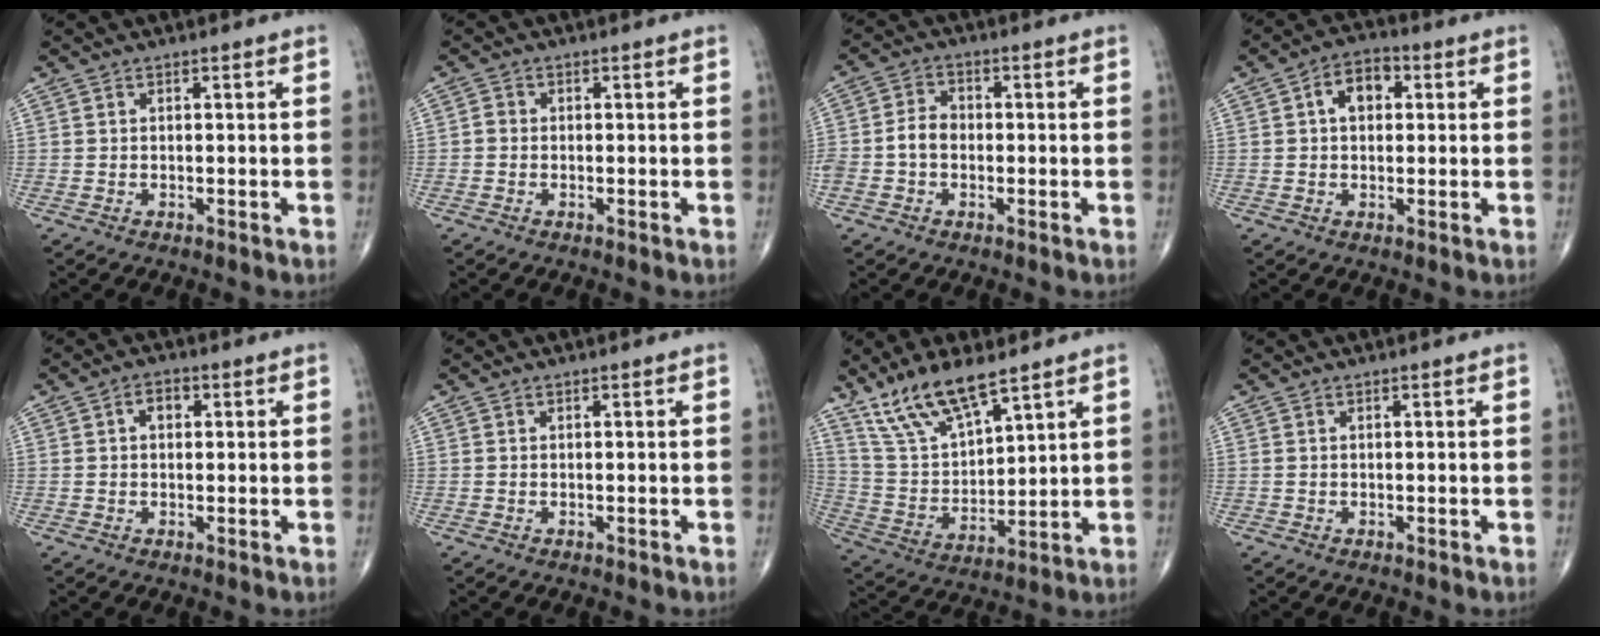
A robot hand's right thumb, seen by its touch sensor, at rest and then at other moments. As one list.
[{"total": 1.2, "force": [-0.3, 1.0, 0.6], "torque": [-0.004, 0.003, -0.008]}, {"total": 4.9, "force": [-1.0, 3.7, 3.1], "torque": [-0.057, 0.019, -0.023]}, {"total": 6.2, "force": [1.4, 4.2, 4.3], "torque": [-0.056, 0.013, 0.013]}, {"total": 2.7, "force": [0.6, 1.9, 1.8], "torque": [-0.023, 0.011, 0.007]}, {"total": 0.0}, {"total": 13.6, "force": [9.9, 4.3, 8.2], "torque": [-0.147, -0.044, 0.207]}, {"total": 0.0}]